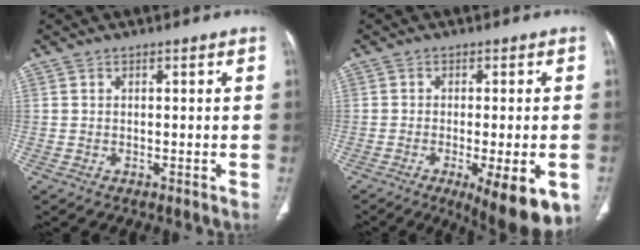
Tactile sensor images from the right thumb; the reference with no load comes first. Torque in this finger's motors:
{"motor_torque": [-0.10, 0.74, 0.11, -0.09, 0.10]}